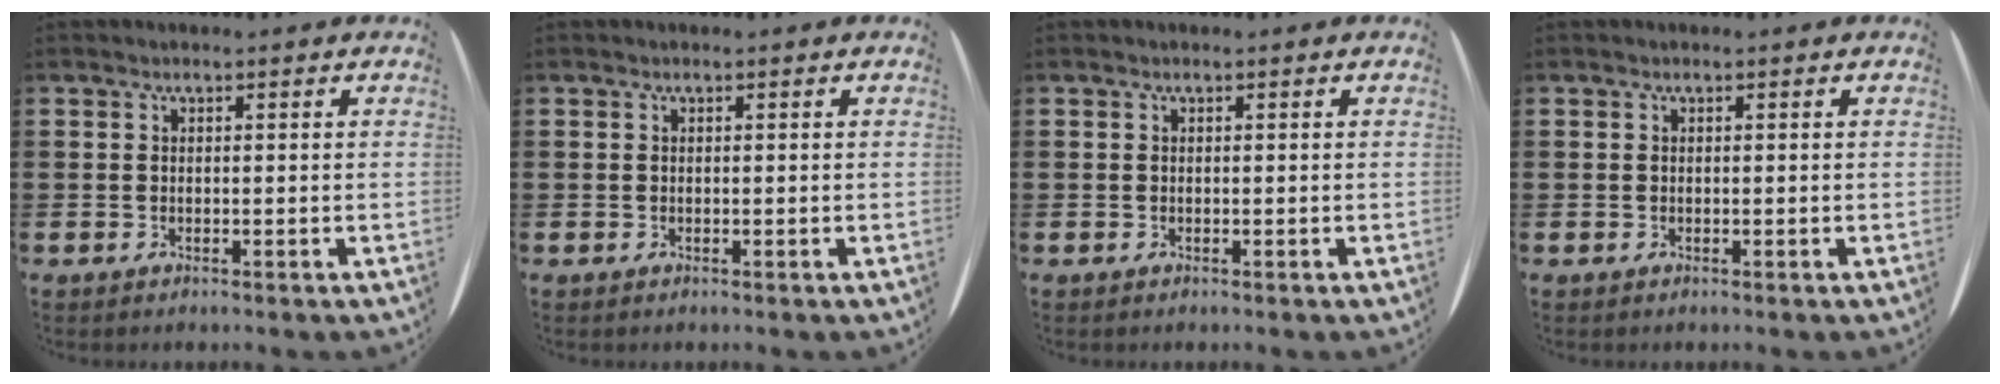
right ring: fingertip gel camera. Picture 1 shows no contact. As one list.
[{"total": 0.0}, {"total": 0.0}, {"total": 0.0}]